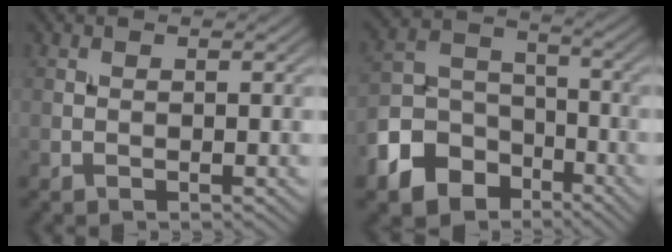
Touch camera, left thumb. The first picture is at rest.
{"total": 10.5, "force": [-6.2, 7.1, 4.6], "torque": [-0.119, -0.021, -0.133]}